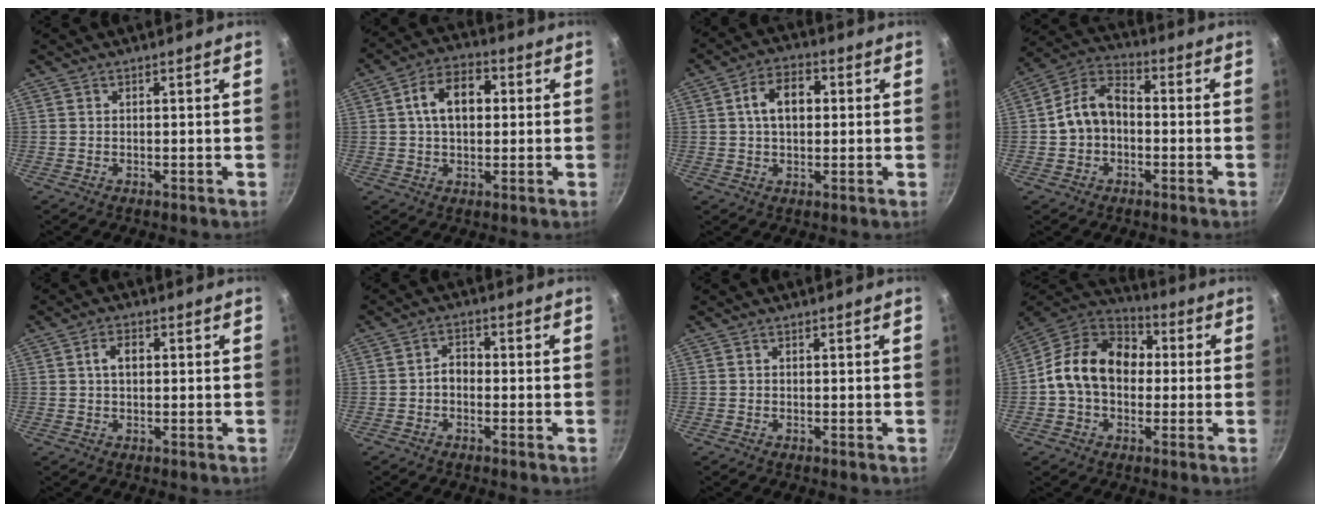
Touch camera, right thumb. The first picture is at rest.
{"total": 10.3, "force": [1.6, 6.7, 7.6], "torque": [-0.096, 0.020, 0.015]}
{"total": 8.3, "force": [1.3, 5.3, 6.2], "torque": [-0.082, 0.016, 0.012]}
{"total": 9.7, "force": [-1.1, 7.1, 6.5], "torque": [-0.099, 0.040, -0.035]}
{"total": 3.7, "force": [0.6, 2.4, 2.8], "torque": [-0.038, 0.010, 0.006]}
{"total": 3.2, "force": [-1.0, 2.3, 2.0], "torque": [-0.021, 0.019, -0.024]}
{"total": 0.0}
{"total": 16.9, "force": [0.6, 12.8, 11.1], "torque": [-0.154, 0.038, -0.009]}